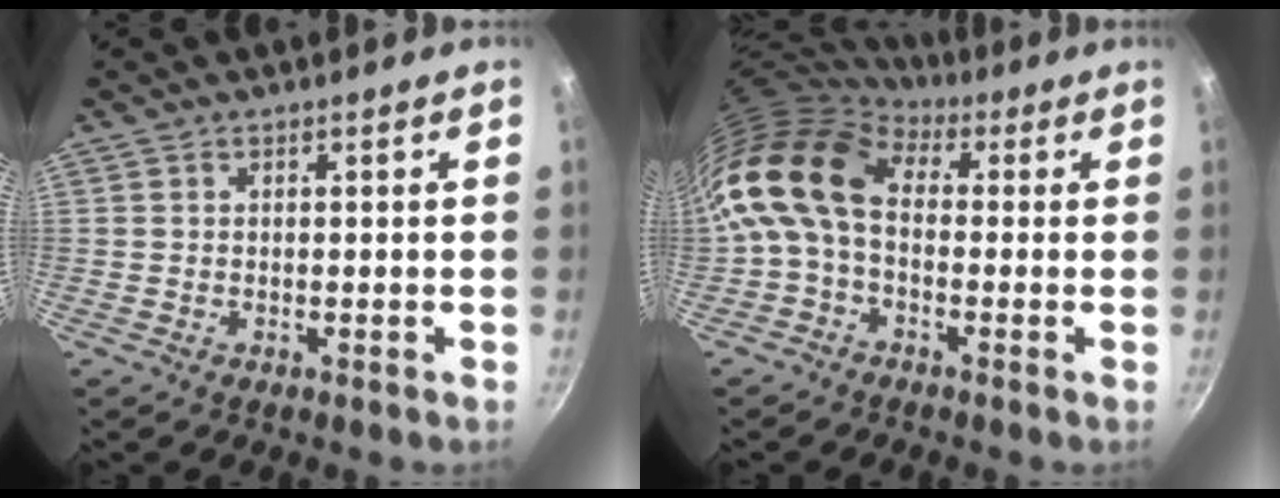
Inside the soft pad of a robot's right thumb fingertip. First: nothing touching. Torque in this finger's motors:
{"motor_torque": [-0.43, 1.46, 1.58, -0.65, 0.29]}